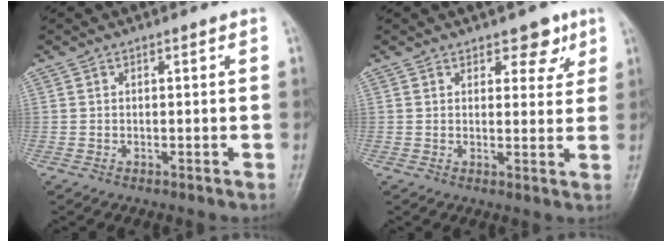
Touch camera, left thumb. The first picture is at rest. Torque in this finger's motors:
{"motor_torque": [0.03, -0.05, -0.21, -0.01, 0.09]}